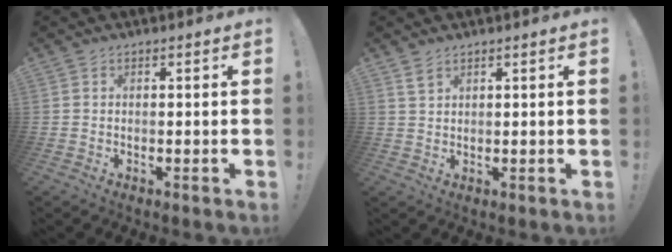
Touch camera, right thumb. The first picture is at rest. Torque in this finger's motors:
{"motor_torque": [0.60, -0.58, -0.09, 0.02, -0.01]}